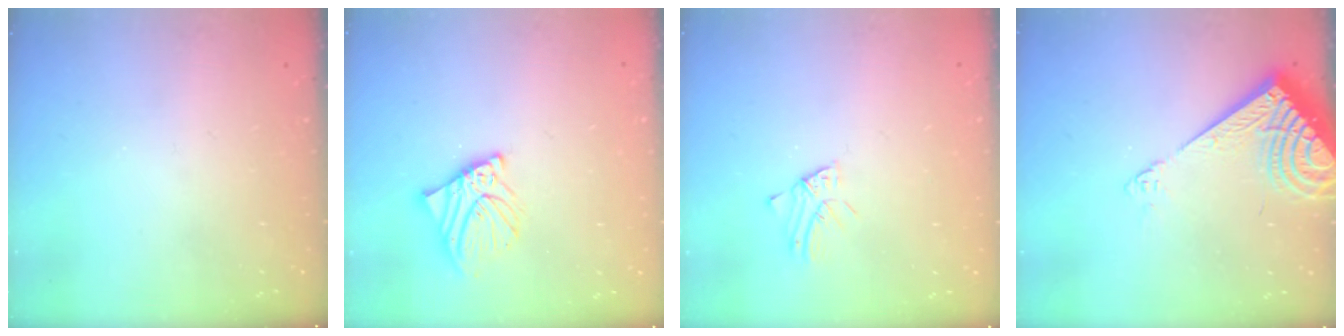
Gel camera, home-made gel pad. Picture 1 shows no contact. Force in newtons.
{"total": 9.0, "press": 8.9, "slide": 1.4}
{"total": 1.6, "press": 1.6, "slide": 0.1}
{"total": 8.8, "press": 8.7, "slide": 1.4}